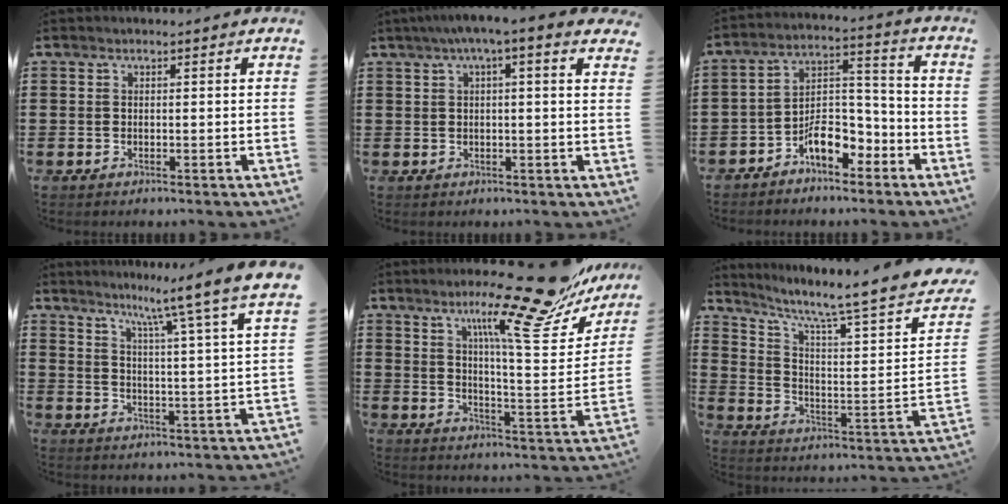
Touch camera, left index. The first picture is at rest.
{"total": 3.2, "force": [1.5, 0.0, 2.9], "torque": [-0.057, 0.003, 0.023]}
{"total": 7.8, "force": [-5.5, 3.8, 4.0], "torque": [-0.070, 0.022, -0.103]}
{"total": 7.2, "force": [6.2, -2.1, 3.0], "torque": [-0.070, -0.063, 0.090]}
{"total": 16.3, "force": [12.6, 1.3, 10.4], "torque": [-0.179, -0.078, 0.197]}
{"total": 6.9, "force": [5.0, 0.2, 4.8], "torque": [-0.104, -0.043, 0.071]}